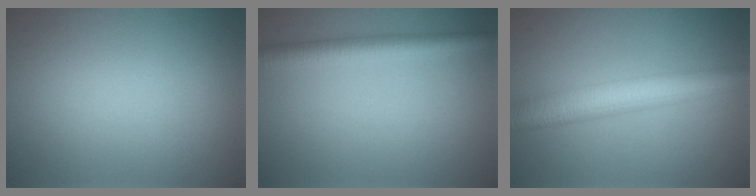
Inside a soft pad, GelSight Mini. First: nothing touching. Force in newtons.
{"total": 3.7, "press": 3.7, "slide": 0.1}
{"total": 6.3, "press": 6.3, "slide": 0.0}